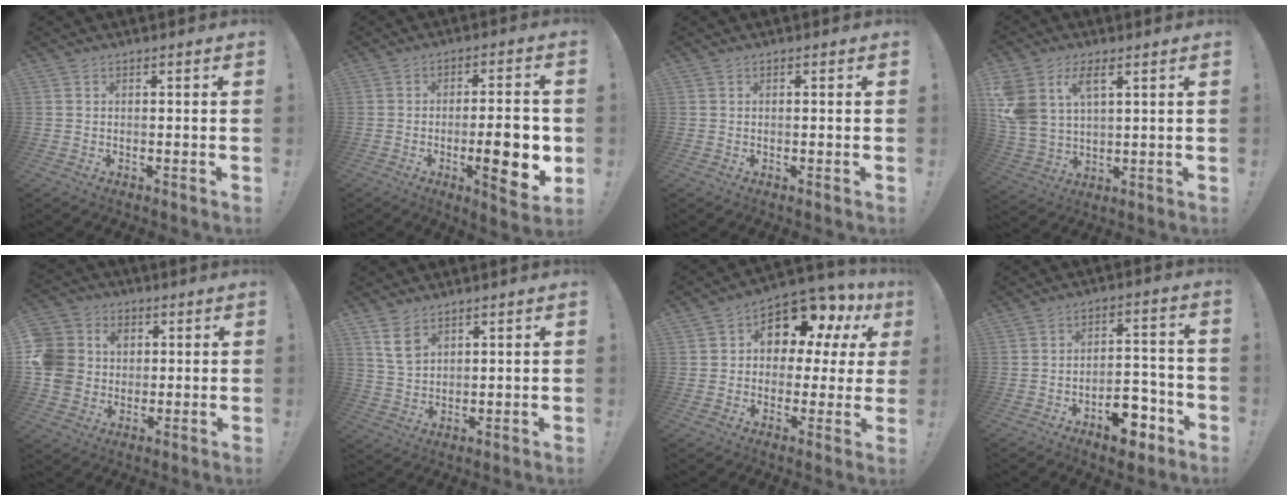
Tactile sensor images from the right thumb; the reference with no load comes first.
{"total": 14.4, "force": [-3.2, 4.1, 13.4], "torque": [-0.174, 0.000, -0.044]}
{"total": 0.0}
{"total": 10.1, "force": [5.0, 6.0, 6.4], "torque": [-0.151, -0.016, 0.098]}
{"total": 11.9, "force": [1.1, 10.9, 4.5], "torque": [-0.093, 0.004, 0.027]}
{"total": 6.9, "force": [4.2, 4.1, 3.7], "torque": [-0.058, -0.014, 0.080]}
{"total": 10.4, "force": [6.5, 6.1, 5.5], "torque": [-0.083, -0.056, 0.111]}
{"total": 10.9, "force": [-6.4, 5.9, 6.5], "torque": [-0.064, 0.061, -0.105]}